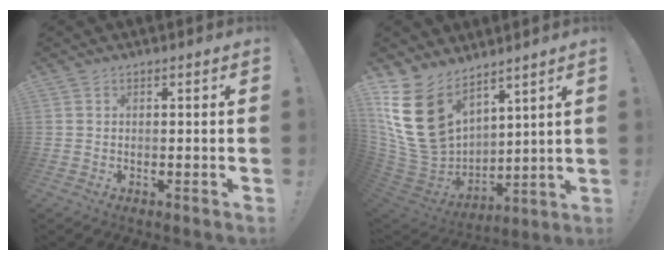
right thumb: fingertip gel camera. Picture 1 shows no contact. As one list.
[{"total": 18.7, "force": [9.6, 12.4, 10.3], "torque": [-0.207, -0.057, 0.196]}]